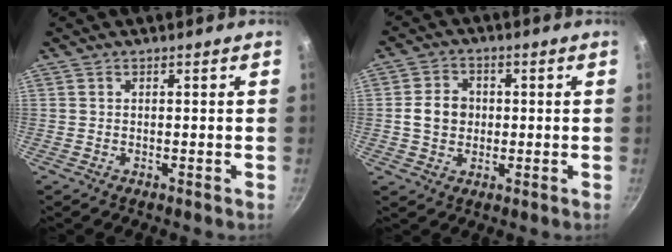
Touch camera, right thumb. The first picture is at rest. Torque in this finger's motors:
{"motor_torque": [0.03, 1.25, 0.29, -0.28, 0.06]}